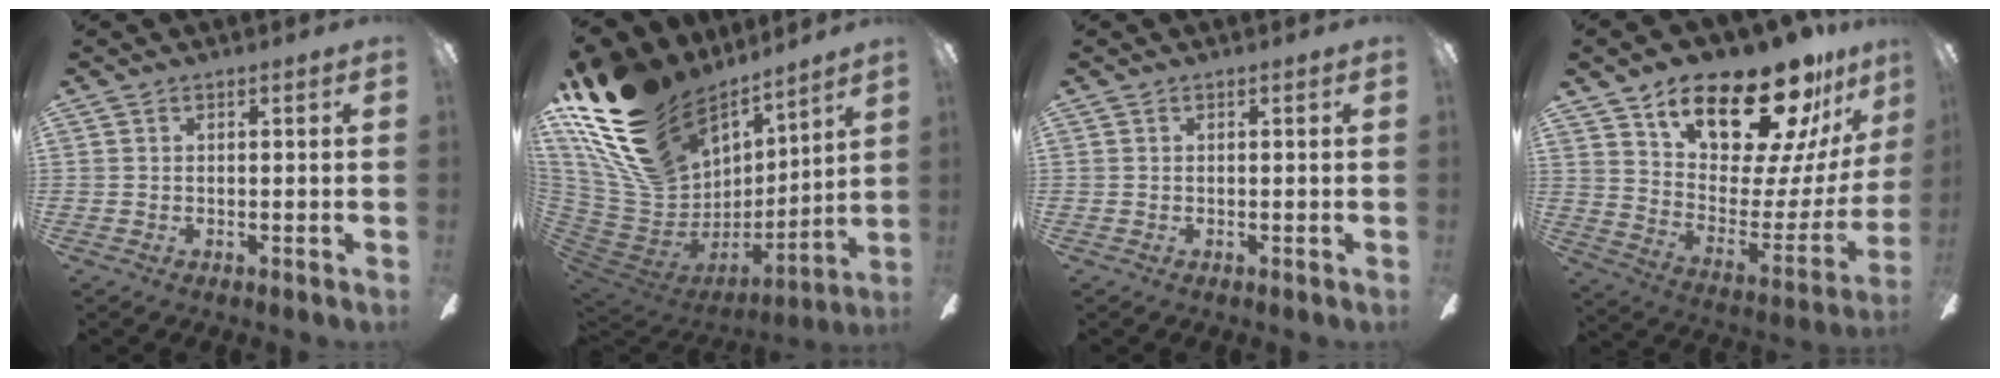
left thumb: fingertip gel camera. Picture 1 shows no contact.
{"total": 25.5, "force": [17.3, 14.4, 12.0], "torque": [-0.257, -0.116, 0.341]}
{"total": 0.0}
{"total": 22.6, "force": [17.3, 8.2, 12.1], "torque": [-0.178, -0.129, 0.290]}